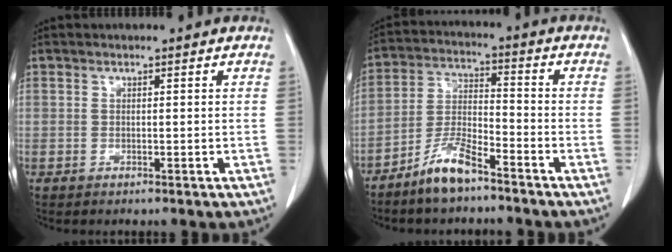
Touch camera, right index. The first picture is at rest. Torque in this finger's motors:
{"motor_torque": [0.56, -0.53, 0.19, 0.10]}